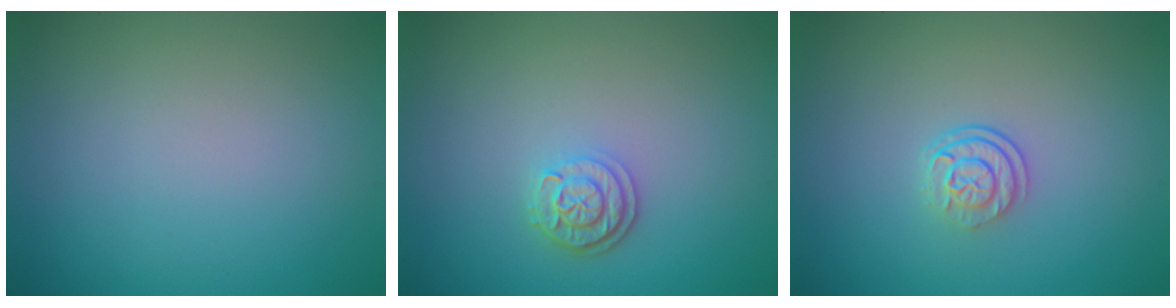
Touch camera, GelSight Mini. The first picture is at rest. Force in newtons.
{"total": 2.5, "press": 2.1, "slide": 1.3}
{"total": 2.5, "press": 1.8, "slide": 1.8}